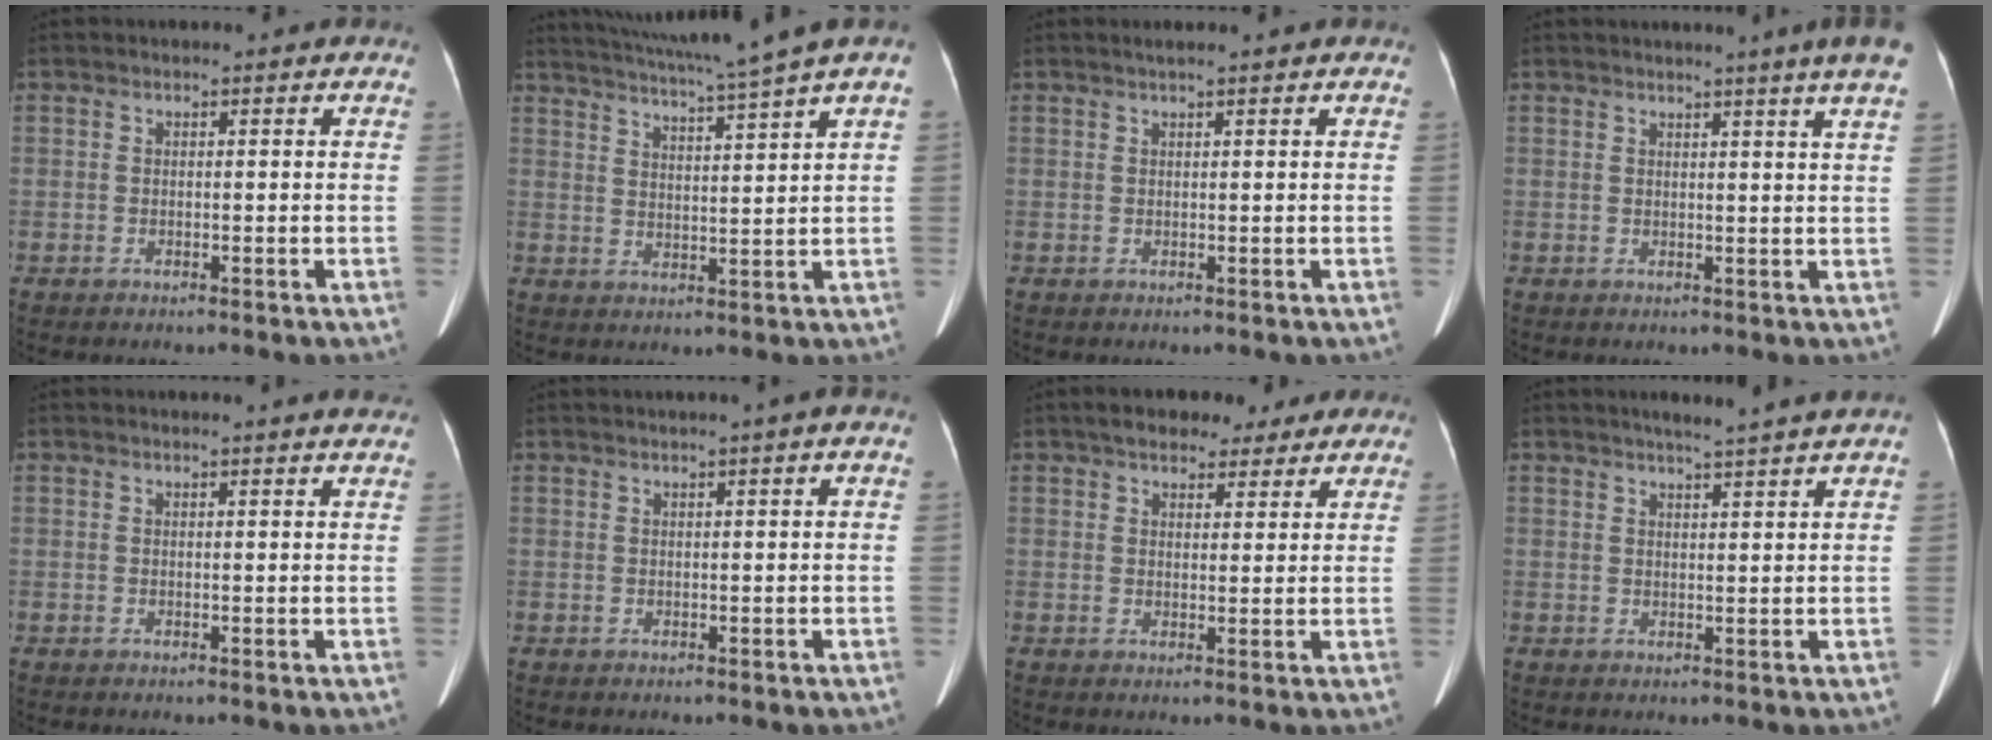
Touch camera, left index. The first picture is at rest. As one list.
[{"total": 11.7, "force": [9.7, -2.2, 6.1], "torque": [-0.106, -0.008, 0.140]}, {"total": 1.4, "force": [1.1, -0.2, 0.8], "torque": [-0.015, 0.014, 0.020]}, {"total": 6.0, "force": [4.5, -1.3, 3.8], "torque": [-0.046, -0.004, 0.038]}, {"total": 3.6, "force": [3.3, -0.6, 1.3], "torque": [-0.018, 0.001, 0.023]}, {"total": 1.6, "force": [0.9, -0.5, 1.3], "torque": [-0.022, 0.001, 0.018]}, {"total": 8.1, "force": [6.2, 3.7, 3.6], "torque": [-0.037, 0.023, 0.086]}, {"total": 5.0, "force": [4.2, -1.0, 2.4], "torque": [-0.036, 0.002, 0.054]}]